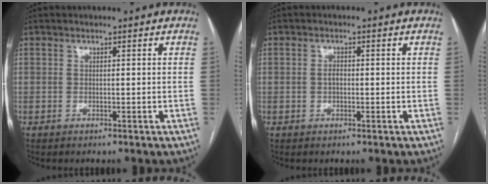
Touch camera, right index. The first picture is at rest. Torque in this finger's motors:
{"motor_torque": [0.30, 0.05, 0.23, 0.04]}